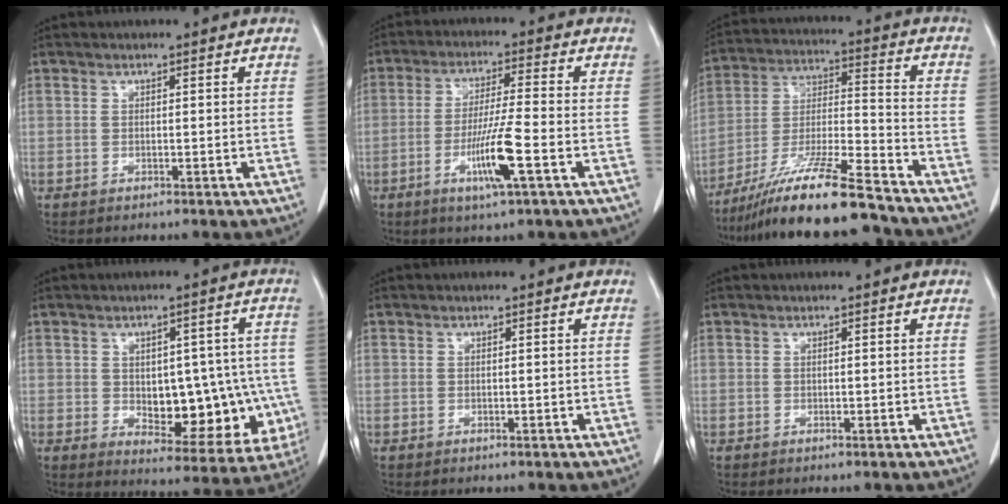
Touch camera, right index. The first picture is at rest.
{"total": 8.6, "force": [-3.2, -0.4, 7.9], "torque": [-0.150, -0.015, -0.062]}
{"total": 16.7, "force": [-13.6, 0.2, 9.7], "torque": [-0.195, -0.025, -0.243]}
{"total": 15.1, "force": [-2.0, 8.1, 12.6], "torque": [-0.149, 0.016, -0.003]}
{"total": 0.0}
{"total": 0.0}